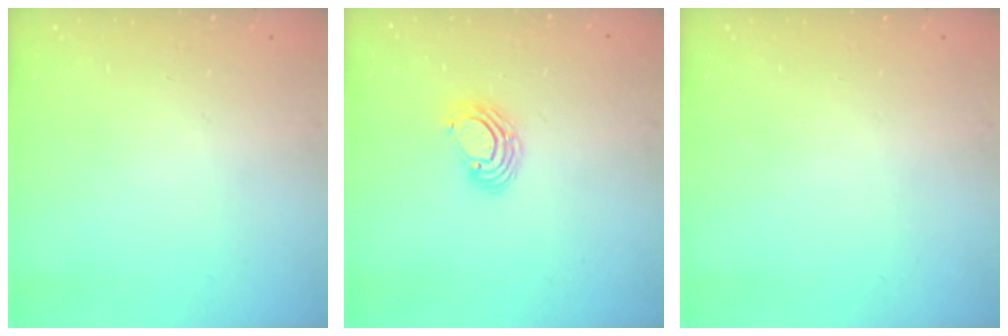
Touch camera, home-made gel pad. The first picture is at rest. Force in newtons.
{"total": 5.3, "press": 5.3, "slide": 0.4}
{"total": 0.0}